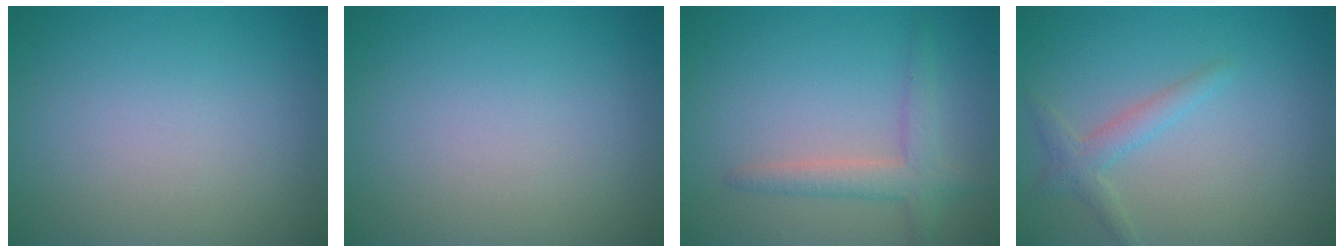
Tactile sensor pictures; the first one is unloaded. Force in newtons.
{"total": 0.0}
{"total": 2.7, "press": 2.7, "slide": 0.2}
{"total": 1.9, "press": 1.9, "slide": 0.1}